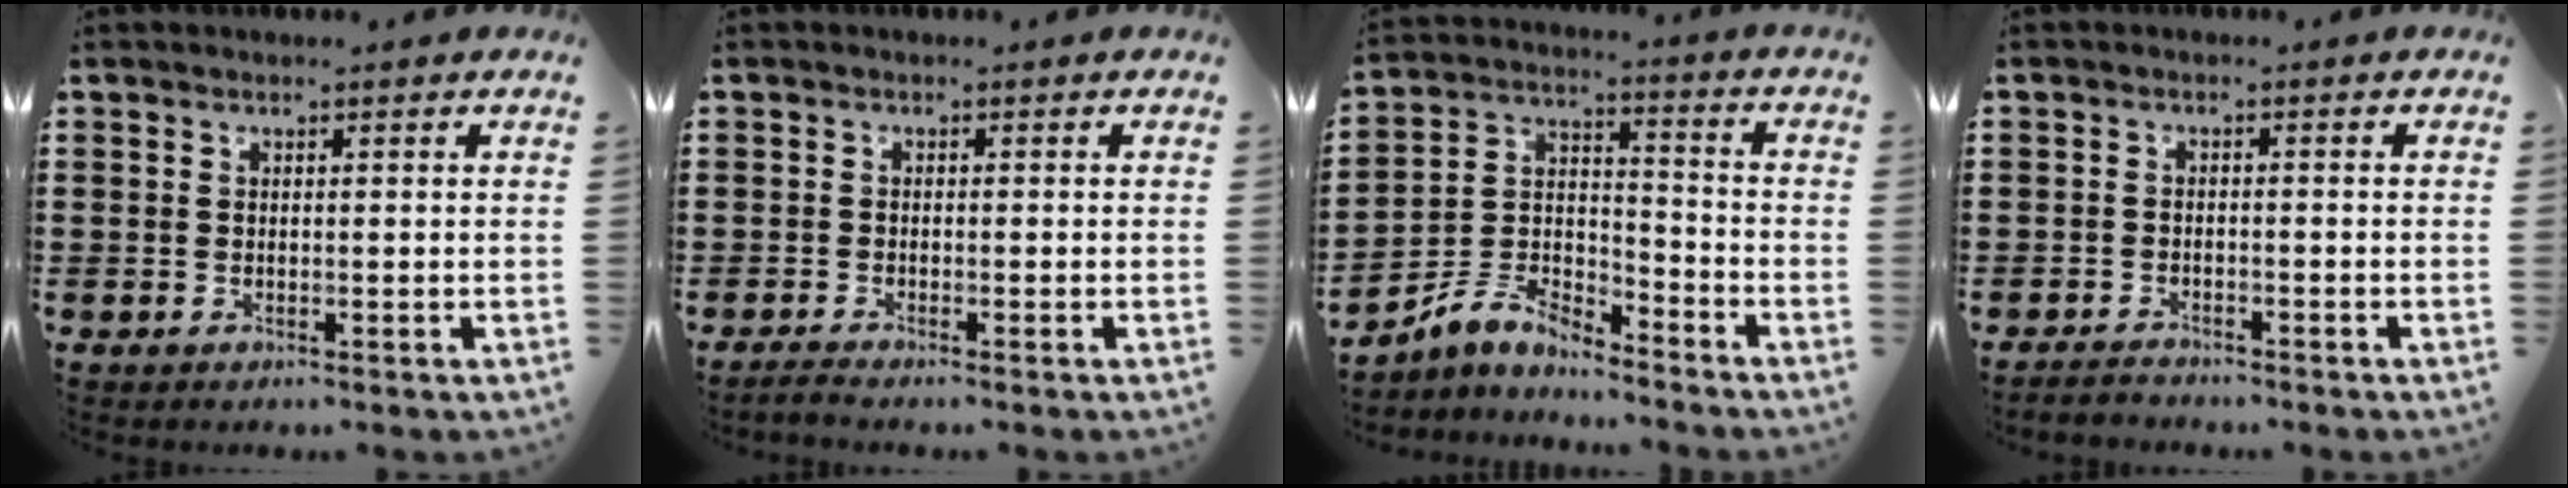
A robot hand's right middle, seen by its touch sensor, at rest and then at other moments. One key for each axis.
{"total": 0.8, "fx": -0.8, "fy": -0.1, "fz": 0.4, "tx": -0.007, "ty": -0.005, "tz": -0.014}
{"total": 7.0, "fx": -6.1, "fy": 2.3, "fz": 2.5, "tx": -0.067, "ty": 0.000, "tz": -0.125}
{"total": 1.7, "fx": -1.7, "fy": 0.2, "fz": 0.0, "tx": -0.005, "ty": 0.002, "tz": -0.037}